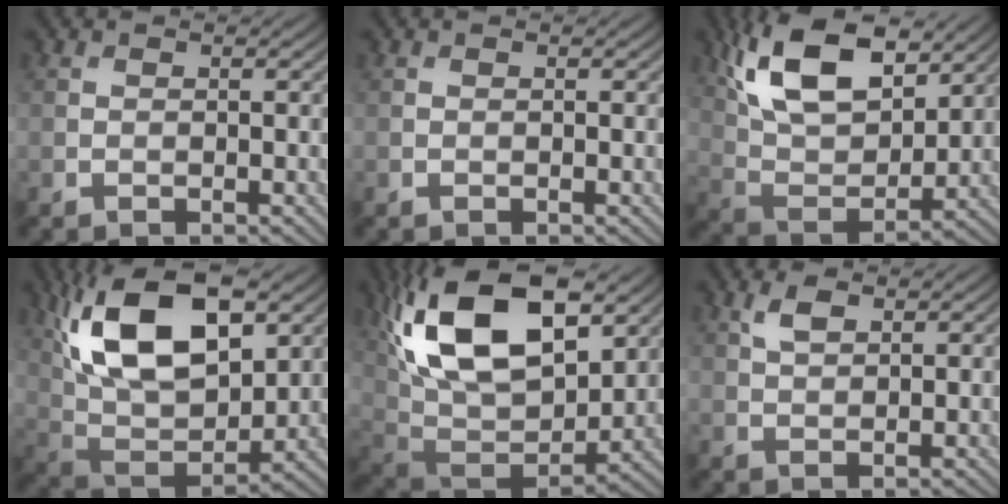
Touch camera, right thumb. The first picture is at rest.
{"total": 0.0}
{"total": 14.9, "force": [8.2, 7.1, 10.3], "torque": [-0.212, 0.005, 0.134]}
{"total": 16.8, "force": [6.5, 8.9, 12.7], "torque": [-0.257, 0.014, 0.117]}
{"total": 19.5, "force": [8.1, 10.9, 14.1], "torque": [-0.286, 0.031, 0.132]}
{"total": 2.6, "force": [1.4, 1.3, 1.8], "torque": [-0.044, 0.004, 0.029]}